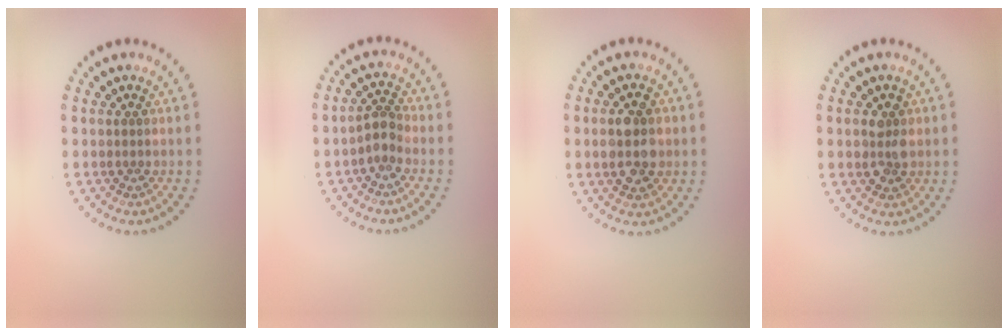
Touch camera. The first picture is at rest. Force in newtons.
{"total": 1.9, "press": 1.5, "slide": 1.1}
{"total": 4.4, "press": 4.4, "slide": 0.1}
{"total": 2.5, "press": 2.5, "slide": 0.4}